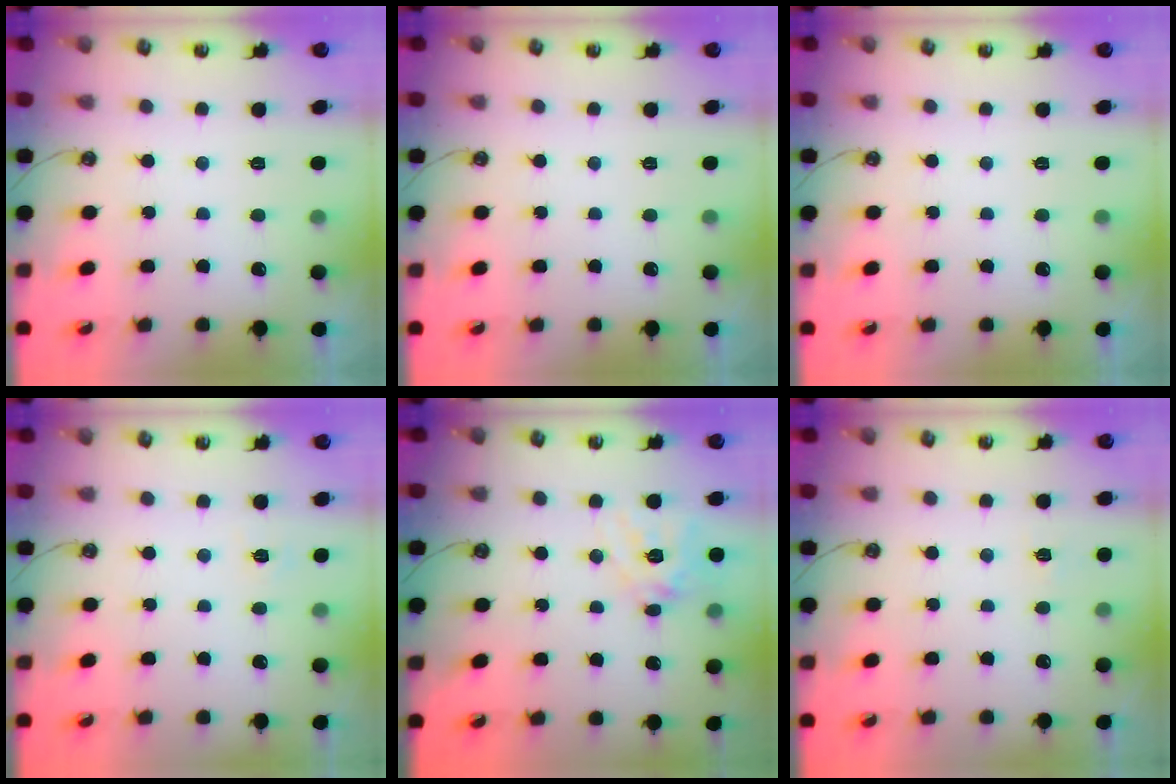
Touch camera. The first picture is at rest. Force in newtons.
{"total": 0.0}
{"total": 0.0}
{"total": 3.8, "press": 3.8, "slide": 0.5}
{"total": 13.1, "press": 13.0, "slide": 1.7}
{"total": 3.9, "press": 3.9, "slide": 0.4}